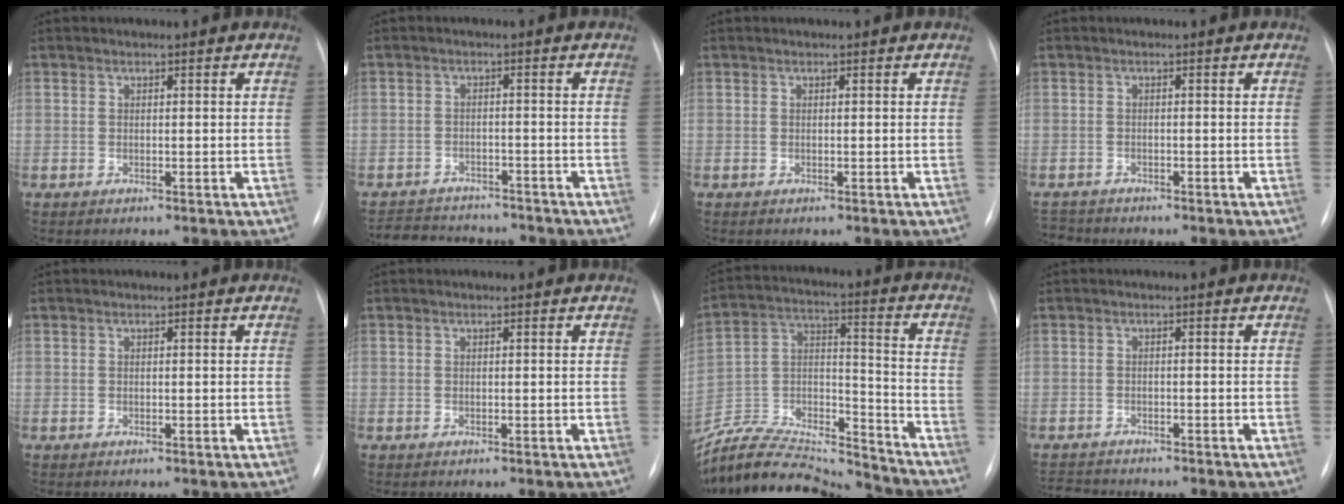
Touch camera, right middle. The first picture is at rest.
{"total": 8.8, "force": [-8.2, 2.7, 1.9], "torque": [-0.033, 0.006, -0.112]}
{"total": 0.0}
{"total": 2.6, "force": [-2.5, 0.4, -0.4], "torque": [0.005, -0.014, -0.042]}
{"total": 0.0}
{"total": 0.0}
{"total": 20.7, "force": [-19.9, 3.0, 5.0], "torque": [-0.110, 0.031, -0.331]}
{"total": 3.7, "force": [-3.6, 0.4, 0.4], "torque": [-0.008, -0.015, -0.057]}